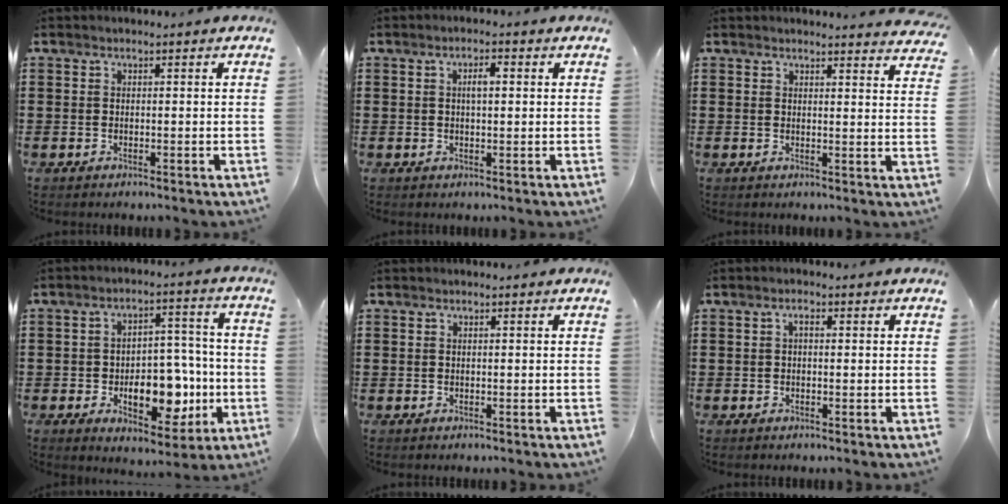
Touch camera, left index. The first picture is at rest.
{"total": 2.5, "force": [0.6, 0.9, 2.2], "torque": [-0.038, 0.004, 0.005]}
{"total": 2.6, "force": [2.5, -0.1, 0.2], "torque": [-0.004, -0.013, 0.047]}
{"total": 10.3, "force": [-2.8, 6.1, 7.7], "torque": [-0.103, 0.009, -0.042]}
{"total": 0.0}
{"total": 1.1, "force": [0.0, 0.6, 0.9], "torque": [-0.019, 0.004, -0.002]}